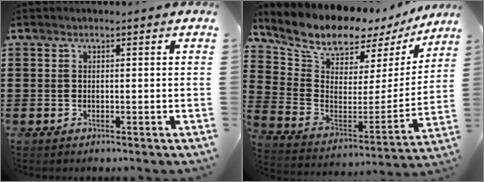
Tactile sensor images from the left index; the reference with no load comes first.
{"total": 9.2, "force": [8.2, 2.7, 3.2], "torque": [-0.101, -0.062, 0.142]}